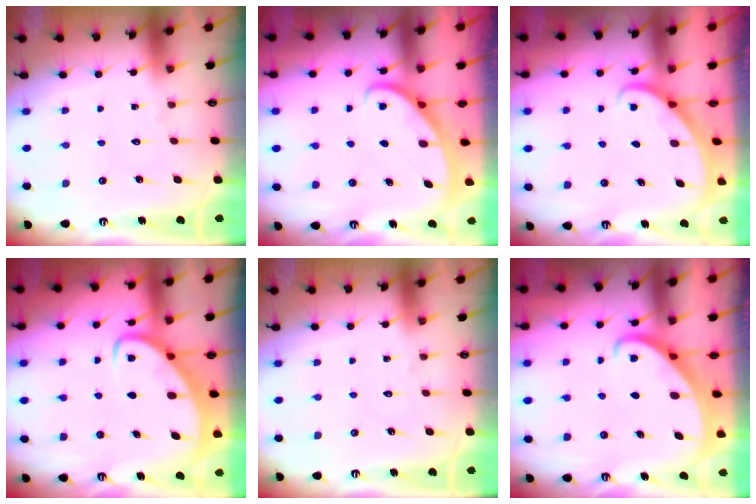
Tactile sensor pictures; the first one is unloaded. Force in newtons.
{"total": 2.8, "press": 2.8, "slide": 0.1}
{"total": 1.9, "press": 1.9, "slide": 0.1}
{"total": 4.0, "press": 3.9, "slide": 0.6}
{"total": 0.0}
{"total": 2.3, "press": 2.3, "slide": 0.3}